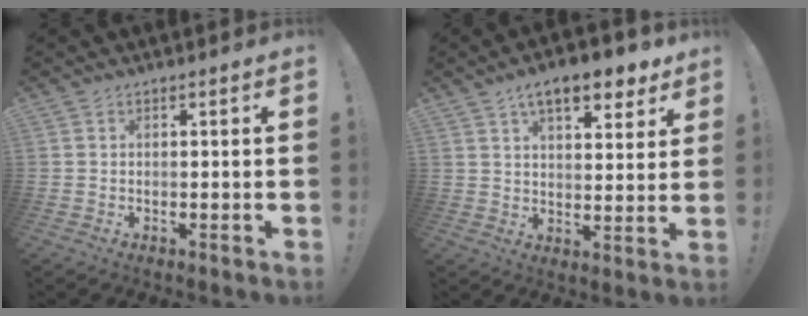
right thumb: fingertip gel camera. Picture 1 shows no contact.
{"total": 11.2, "force": [7.2, 4.2, 7.5], "torque": [-0.106, -0.035, 0.121]}